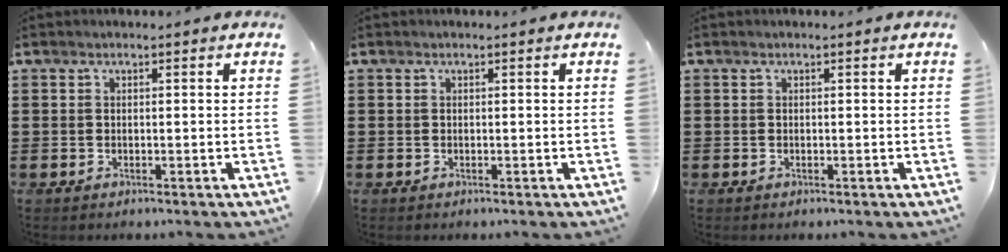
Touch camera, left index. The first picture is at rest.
{"total": 0.0}
{"total": 0.0}